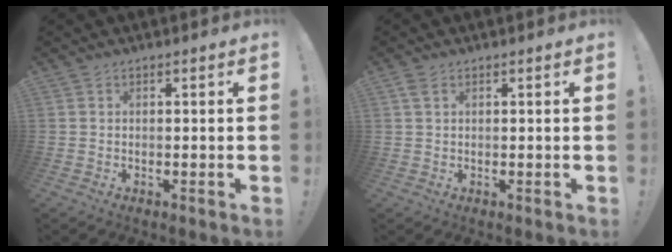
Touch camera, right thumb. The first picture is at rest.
{"total": 1.8, "force": [0.9, 0.9, 1.2], "torque": [-0.019, 0.000, 0.016]}